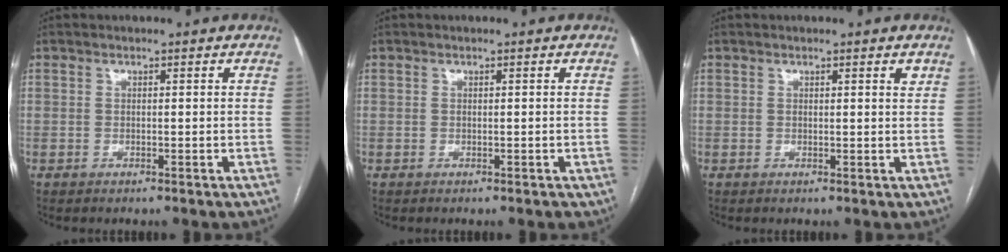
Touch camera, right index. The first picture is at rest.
{"total": 0.6, "force": [-0.4, 0.2, 0.4], "torque": [-0.005, -0.001, -0.003]}
{"total": 1.0, "force": [0.7, 0.1, 0.8], "torque": [-0.009, -0.002, 0.006]}